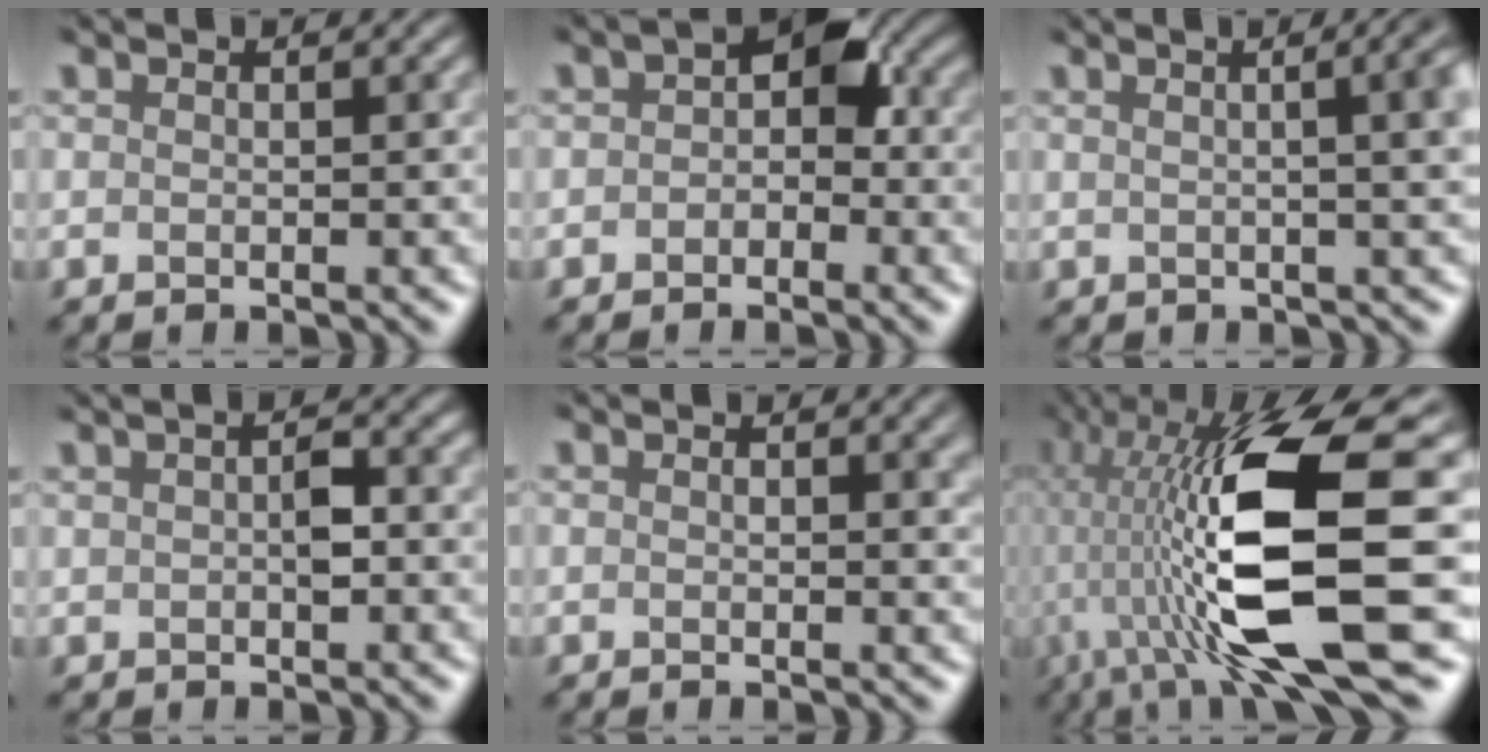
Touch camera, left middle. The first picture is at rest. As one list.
[{"total": 1.0, "force": [-0.2, 0.8, 0.7], "torque": [-0.013, 0.005, -0.013]}, {"total": 6.4, "force": [1.3, 3.3, 5.4], "torque": [-0.013, 0.008, 0.003]}, {"total": 0.9, "force": [0.9, 0.0, 0.2], "torque": [-0.008, 0.000, 0.014]}, {"total": 1.0, "force": [0.8, -0.2, -0.5], "torque": [0.009, -0.008, 0.007]}, {"total": 13.4, "force": [0.4, 4.0, 12.8], "torque": [-0.243, -0.009, 0.011]}]